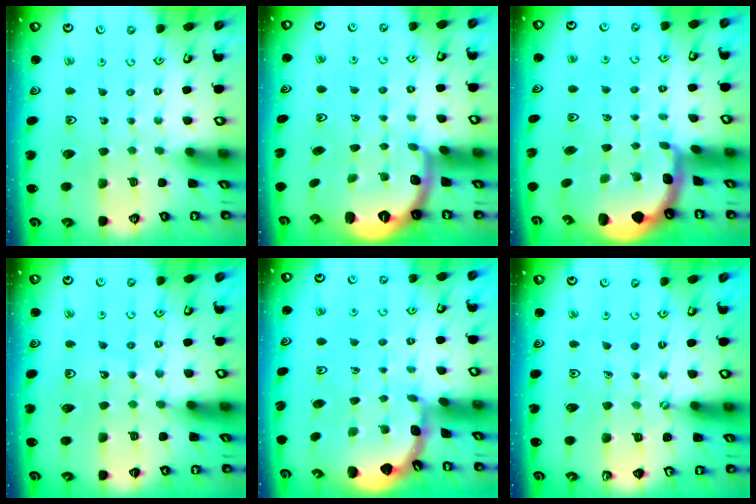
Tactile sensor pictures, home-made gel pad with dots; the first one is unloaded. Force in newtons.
{"total": 2.7, "press": 1.7, "slide": 2.1}
{"total": 2.1, "press": 1.9, "slide": 0.8}
{"total": 8.6, "press": 8.4, "slide": 2.0}
{"total": 1.4, "press": 1.4, "slide": 0.1}
{"total": 2.4, "press": 2.4, "slide": 0.3}